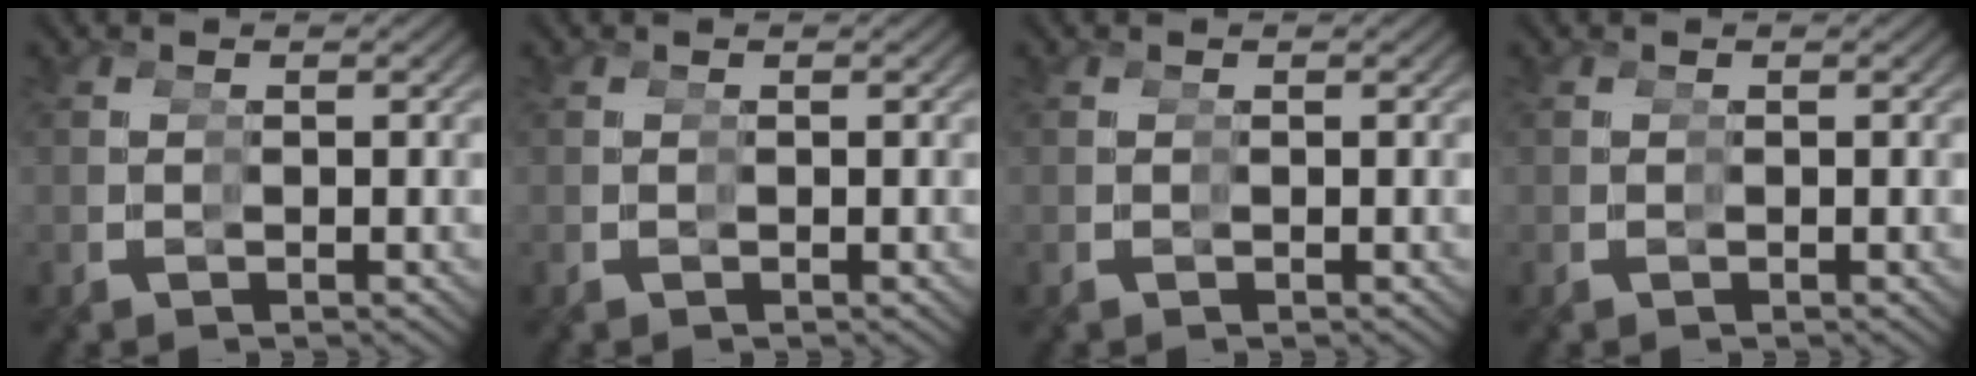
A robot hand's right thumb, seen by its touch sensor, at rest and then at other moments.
{"total": 0.0}
{"total": 0.0}
{"total": 0.0}